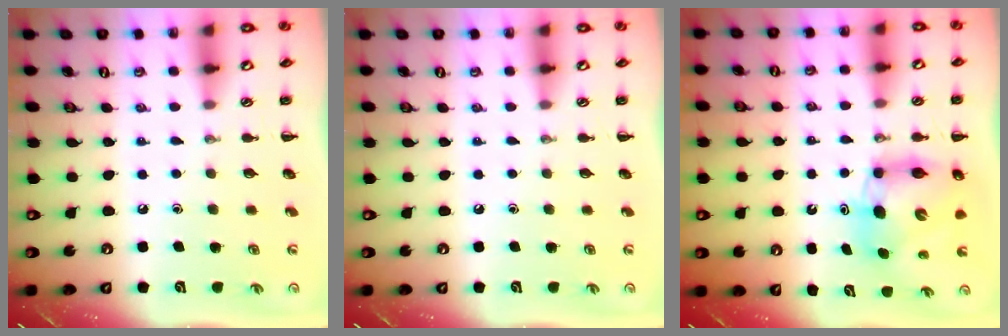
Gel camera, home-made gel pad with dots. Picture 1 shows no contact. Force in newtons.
{"total": 0.0}
{"total": 8.3, "press": 8.0, "slide": 2.3}